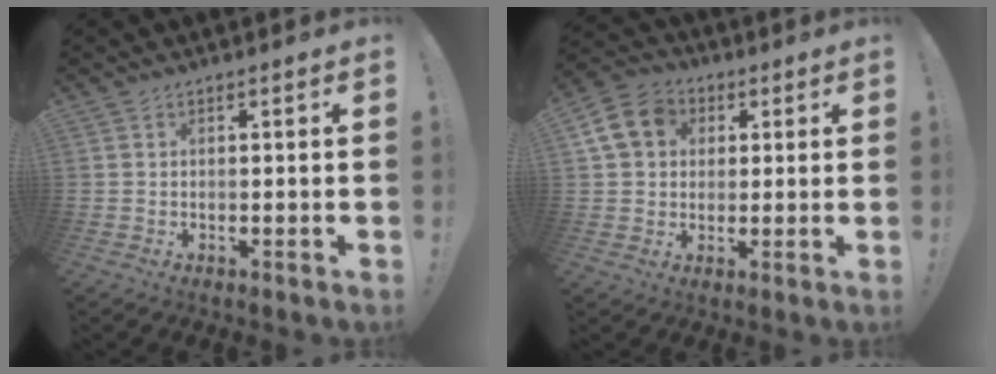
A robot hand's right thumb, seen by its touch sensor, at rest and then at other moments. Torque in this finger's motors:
{"motor_torque": [0.07, 0.09, 0.30, -0.26, 0.02]}